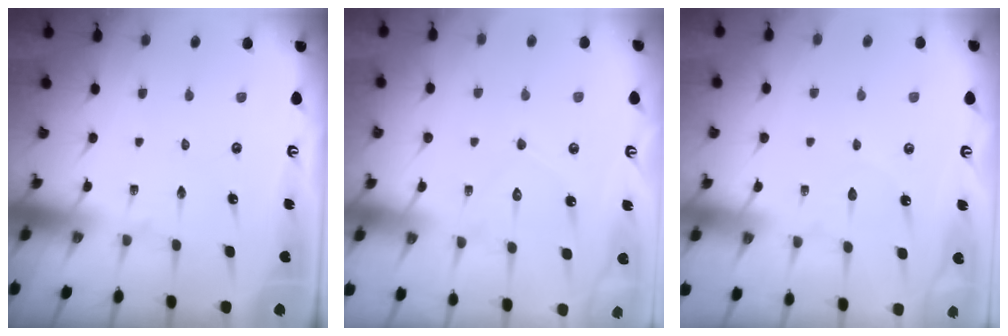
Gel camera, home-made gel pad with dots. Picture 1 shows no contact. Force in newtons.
{"total": 6.8, "press": 6.8, "slide": 0.6}
{"total": 3.2, "press": 3.2, "slide": 0.4}